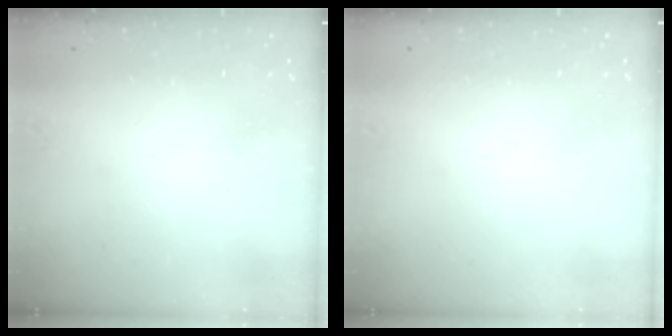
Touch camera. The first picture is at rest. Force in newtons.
{"total": 0.0}